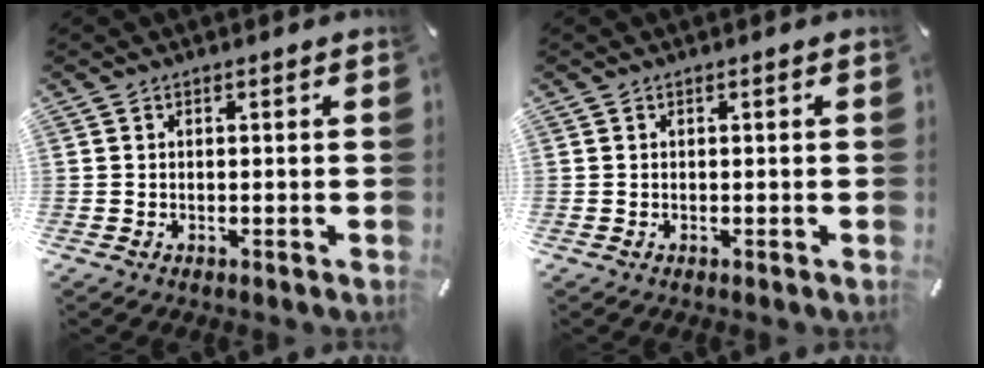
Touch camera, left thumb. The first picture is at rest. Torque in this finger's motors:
{"motor_torque": [0.00, 0.00, 0.00, 0.00, 0.00]}